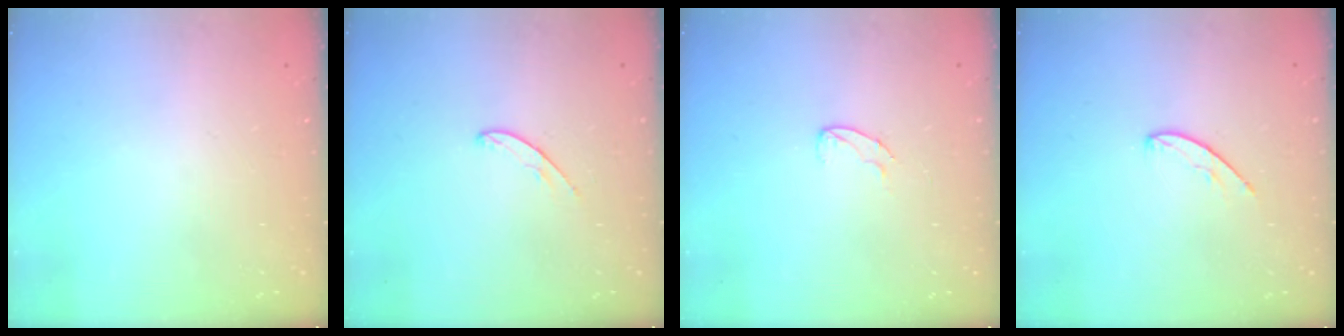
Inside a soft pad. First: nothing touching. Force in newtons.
{"total": 5.0, "press": 4.9, "slide": 0.4}
{"total": 5.0, "press": 5.0, "slide": 0.5}
{"total": 5.3, "press": 5.3, "slide": 0.5}